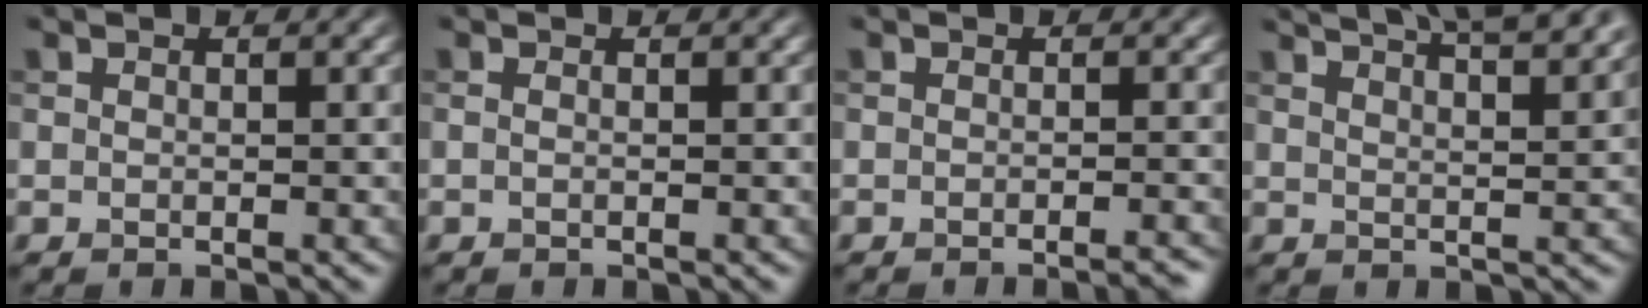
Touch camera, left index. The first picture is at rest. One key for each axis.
{"total": 0.6, "fx": 0.0, "fy": 0.2, "fz": 0.5, "tx": -0.009, "ty": -0.005, "tz": -0.004}
{"total": 2.3, "fx": -1.6, "fy": 0.5, "fz": 1.6, "tx": -0.008, "ty": 0.004, "tz": -0.025}
{"total": 10.9, "fx": 8.2, "fy": 3.3, "fz": 6.3, "tx": -0.048, "ty": 0.039, "tz": 0.068}